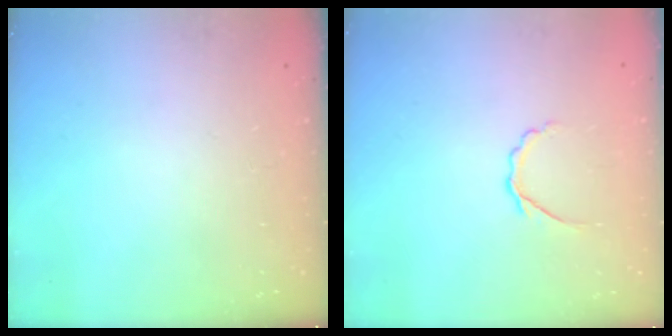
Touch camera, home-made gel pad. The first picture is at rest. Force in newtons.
{"total": 2.8, "press": 2.7, "slide": 0.9}